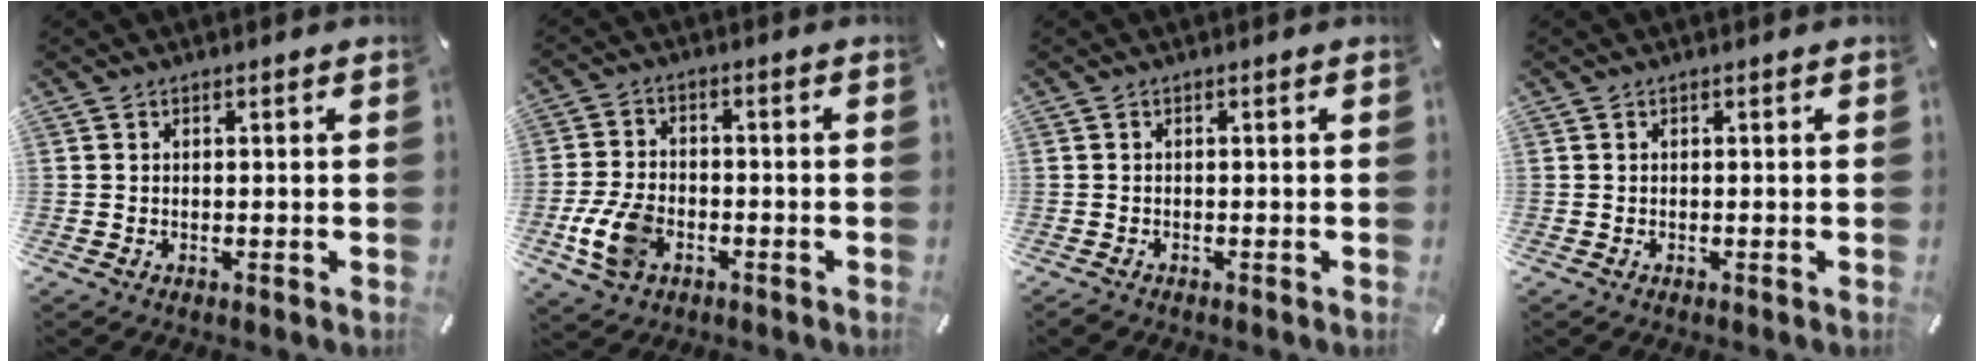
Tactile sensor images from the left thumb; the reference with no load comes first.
{"total": 9.0, "force": [-3.4, 6.0, 5.8], "torque": [-0.134, 0.007, -0.062]}
{"total": 0.7, "force": [-0.6, 0.4, 0.1], "torque": [-0.002, 0.000, -0.013]}
{"total": 0.0}